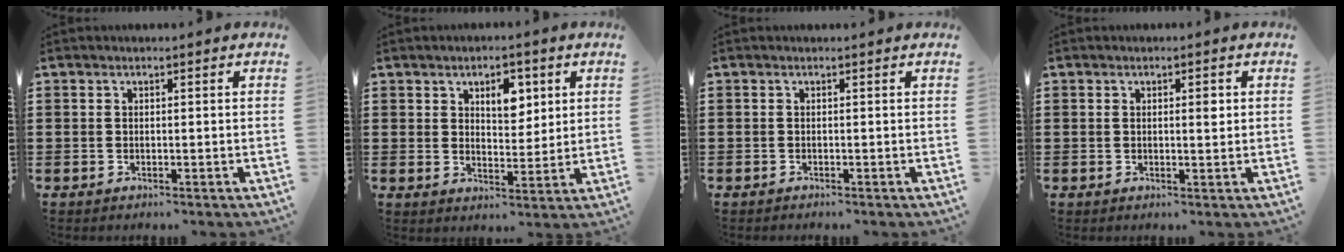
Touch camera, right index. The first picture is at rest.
{"total": 5.2, "force": [2.4, 2.9, 3.6], "torque": [-0.056, 0.002, 0.035]}
{"total": 0.0}
{"total": 1.7, "force": [0.4, 0.4, 1.6], "torque": [-0.021, 0.000, 0.002]}